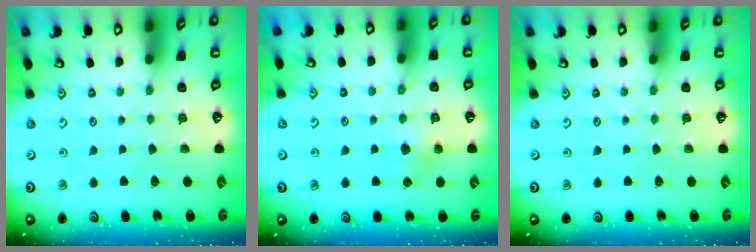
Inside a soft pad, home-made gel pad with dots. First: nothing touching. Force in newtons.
{"total": 4.5, "press": 4.4, "slide": 0.8}
{"total": 0.0}